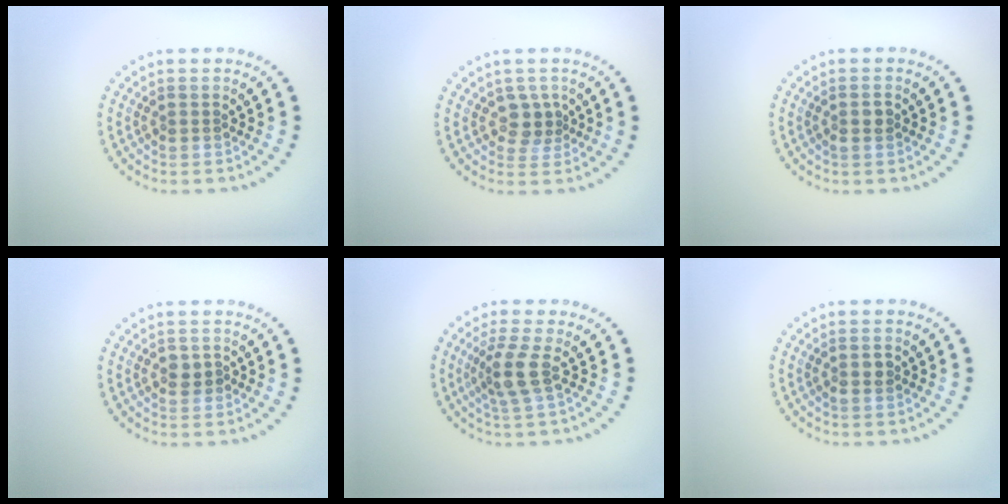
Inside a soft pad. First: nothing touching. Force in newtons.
{"total": 2.0, "press": 1.6, "slide": 1.2}
{"total": 1.1, "press": 1.0, "slide": 0.3}
{"total": 1.3, "press": 1.3, "slide": 0.4}
{"total": 2.6, "press": 1.9, "slide": 1.7}
{"total": 1.1, "press": 1.0, "slide": 0.4}